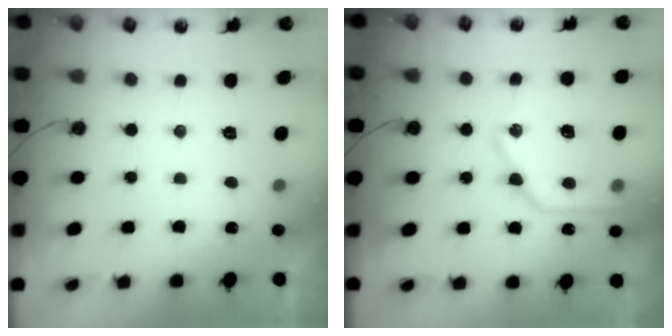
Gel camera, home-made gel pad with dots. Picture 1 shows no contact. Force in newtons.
{"total": 18.3, "press": 18.3, "slide": 1.4}